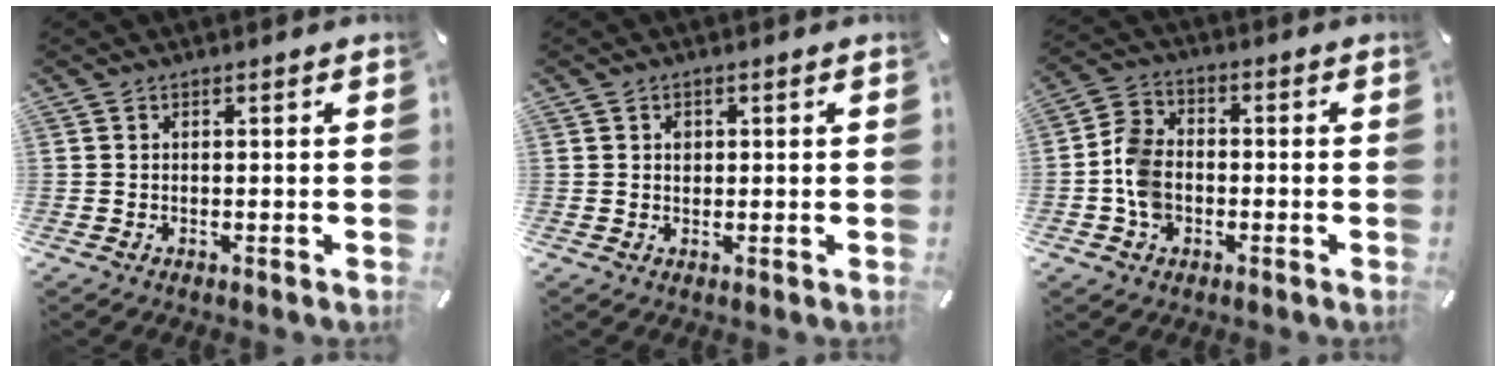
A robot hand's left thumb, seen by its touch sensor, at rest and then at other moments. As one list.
[{"total": 1.5, "force": [0.3, 1.3, 0.6], "torque": [-0.007, 0.003, 0.003]}, {"total": 8.2, "force": [-1.9, 6.6, 4.5], "torque": [-0.103, 0.018, -0.032]}]